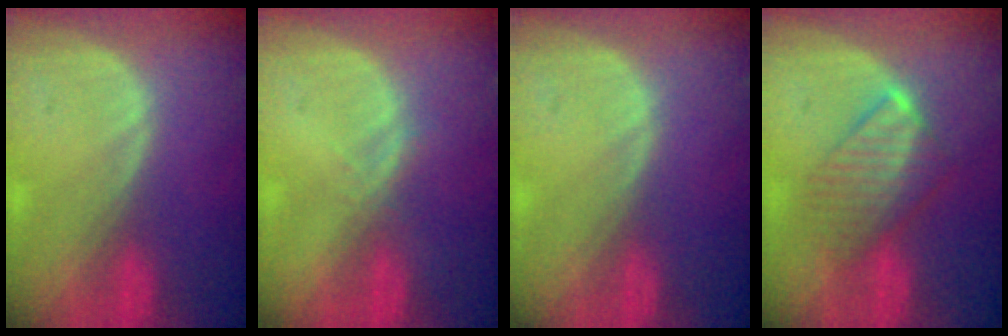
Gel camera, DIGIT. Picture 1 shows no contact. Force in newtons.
{"total": 1.5, "press": 1.3, "slide": 0.8}
{"total": 0.0}
{"total": 6.4, "press": 6.4, "slide": 0.8}